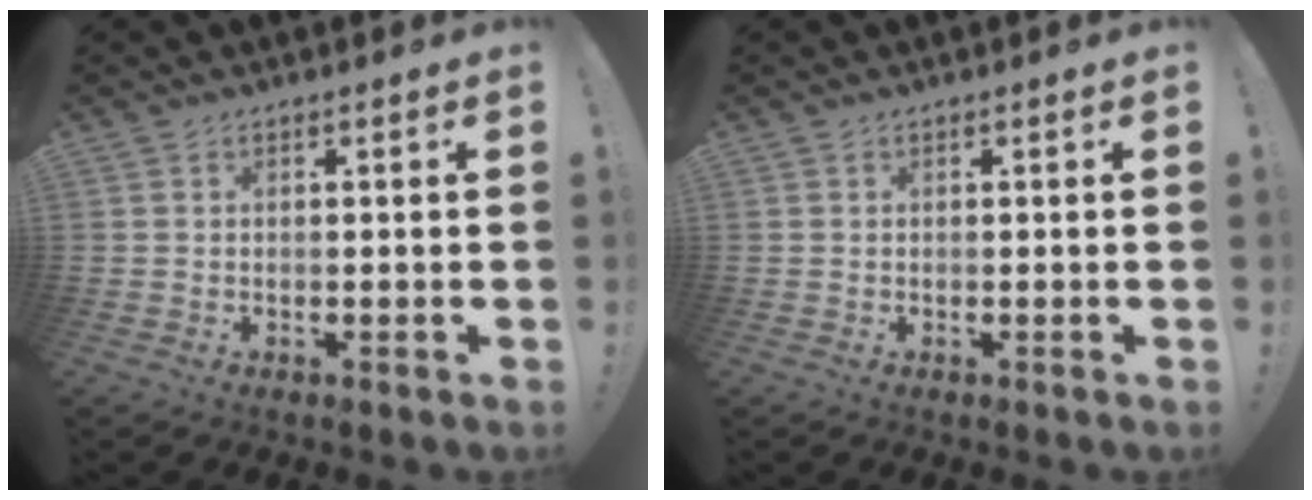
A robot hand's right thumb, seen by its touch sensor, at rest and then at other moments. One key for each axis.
{"total": 0.0}